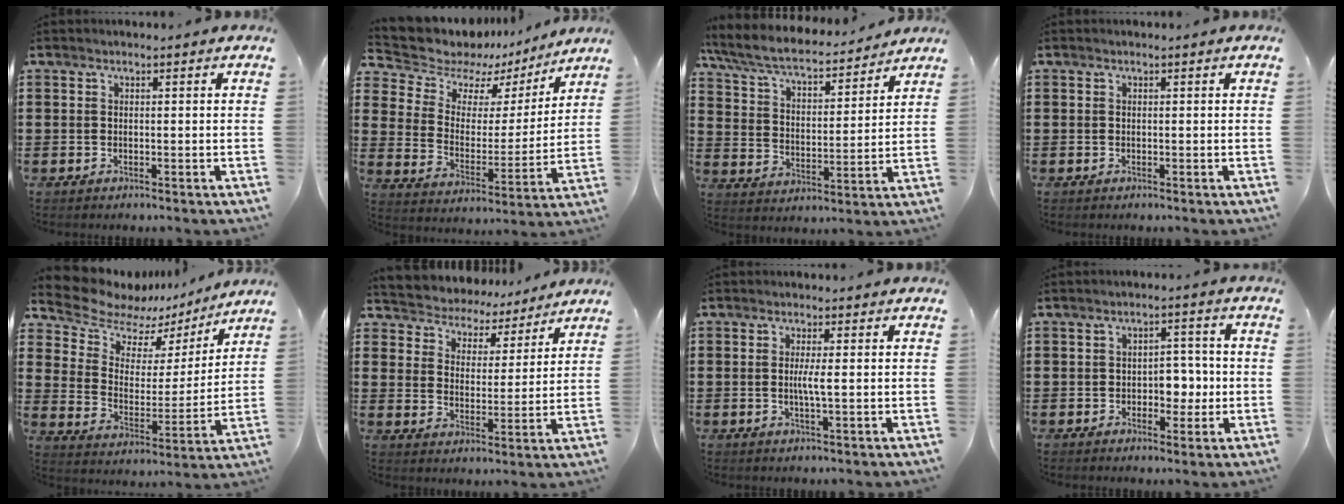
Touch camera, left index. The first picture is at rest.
{"total": 6.7, "force": [5.5, 3.7, 0.9], "torque": [-0.059, -0.041, 0.094]}
{"total": 6.7, "force": [5.9, 1.1, 2.9], "torque": [-0.079, -0.036, 0.098]}
{"total": 0.0}
{"total": 9.7, "force": [8.3, 4.5, 2.2], "torque": [-0.075, -0.055, 0.146]}
{"total": 4.7, "force": [4.5, 1.0, -0.6], "torque": [-0.019, -0.034, 0.076]}
{"total": 2.7, "force": [-0.1, 0.1, 2.7], "torque": [-0.057, -0.008, -0.006]}
{"total": 4.7, "force": [-0.8, 3.2, 3.4], "torque": [-0.054, 0.001, -0.022]}